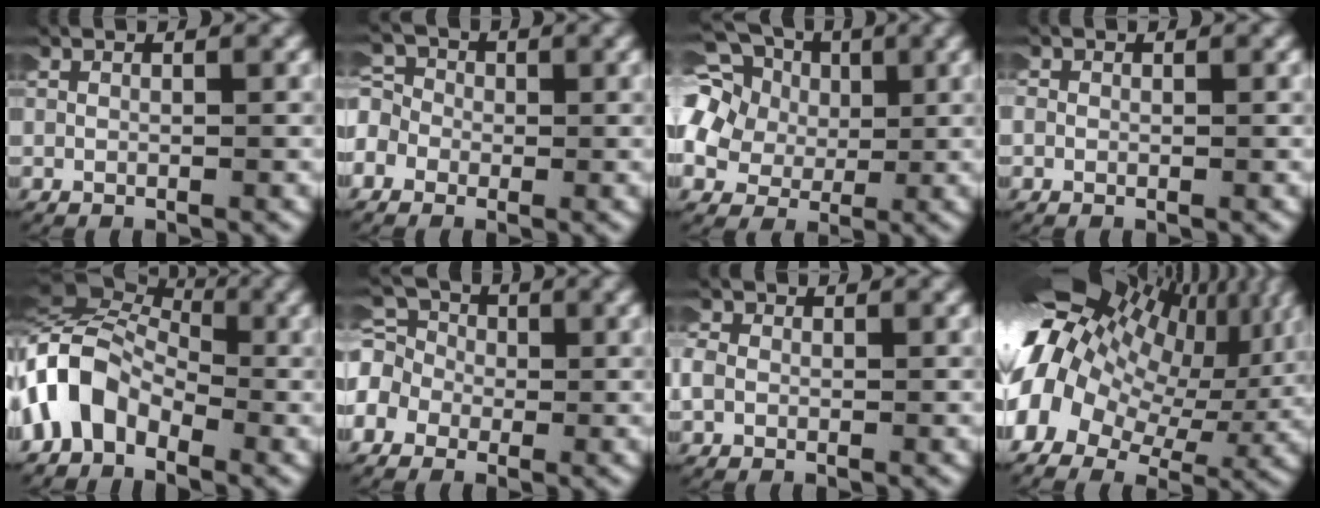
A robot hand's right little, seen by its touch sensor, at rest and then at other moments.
{"total": 5.8, "force": [0.2, 5.3, 2.5], "torque": [-0.058, 0.007, -0.016]}
{"total": 13.7, "force": [3.8, 11.7, 6.1], "torque": [-0.172, -0.012, 0.049]}
{"total": 1.7, "force": [0.1, 1.6, 0.5], "torque": [-0.017, 0.002, -0.005]}
{"total": 9.3, "force": [-0.2, 7.8, 5.2], "torque": [-0.141, -0.008, -0.012]}
{"total": 8.1, "force": [0.4, 7.4, 3.3], "torque": [-0.088, -0.003, -0.012]}
{"total": 2.6, "force": [0.3, 2.3, 1.2], "torque": [-0.039, 0.003, 0.000]}
{"total": 19.0, "force": [3.0, 13.9, 12.7], "torque": [-0.192, 0.040, 0.017]}